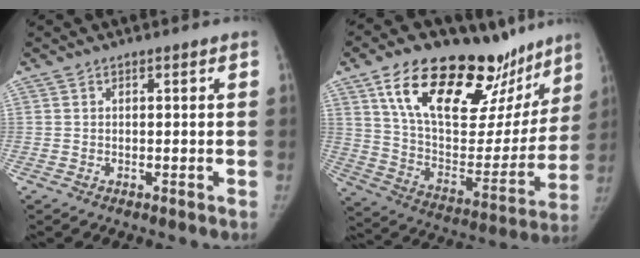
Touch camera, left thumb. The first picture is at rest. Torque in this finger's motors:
{"motor_torque": [2.51, 2.32, 1.23, -1.54, 0.47]}